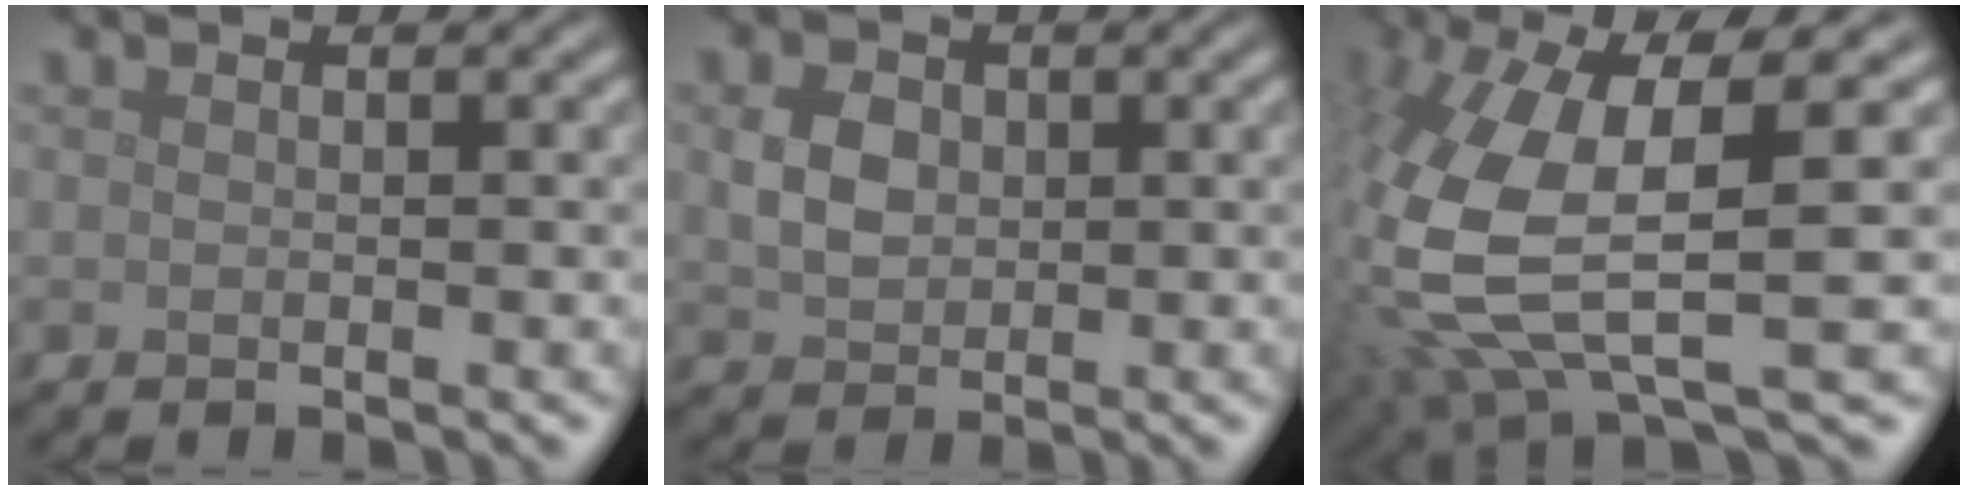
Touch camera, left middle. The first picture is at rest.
{"total": 2.9, "force": [0.5, 2.3, 1.8], "torque": [-0.038, 0.002, 0.007]}
{"total": 11.6, "force": [0.4, 4.4, 10.8], "torque": [-0.257, -0.032, 0.023]}